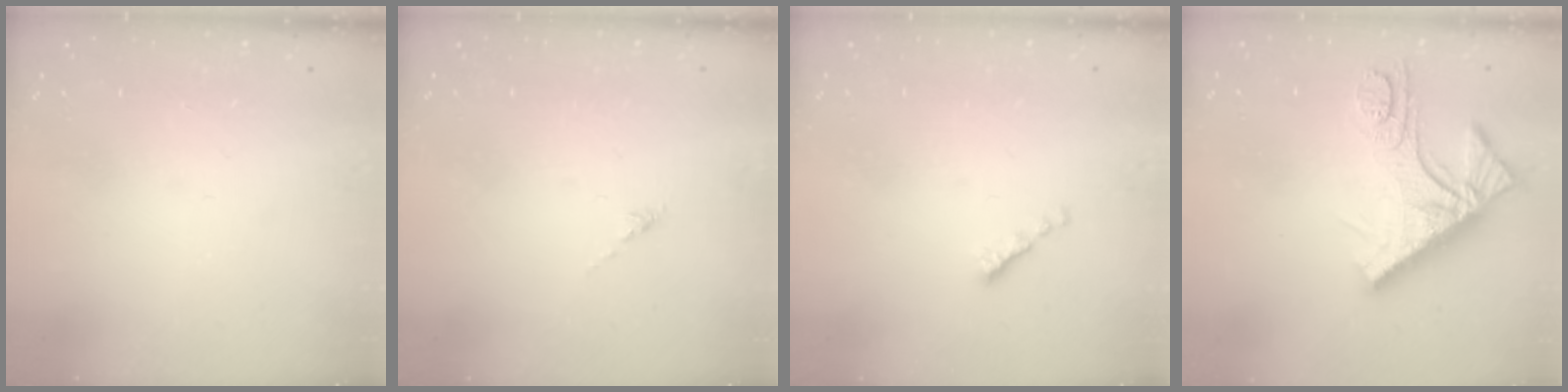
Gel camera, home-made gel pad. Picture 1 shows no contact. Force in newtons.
{"total": 0.0}
{"total": 0.0}
{"total": 12.1, "press": 12.0, "slide": 1.1}